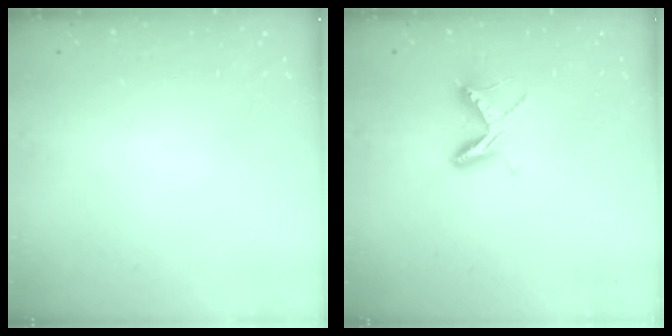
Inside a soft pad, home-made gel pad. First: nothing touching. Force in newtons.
{"total": 6.1, "press": 6.1, "slide": 0.6}